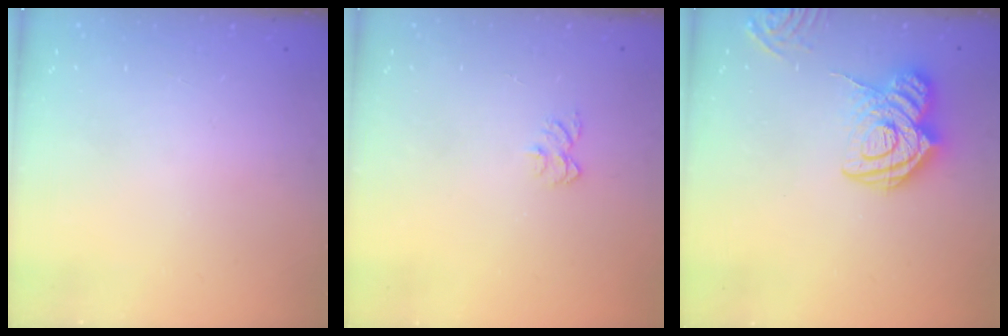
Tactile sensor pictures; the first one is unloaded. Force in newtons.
{"total": 5.4, "press": 5.4, "slide": 0.5}
{"total": 16.0, "press": 15.9, "slide": 1.7}